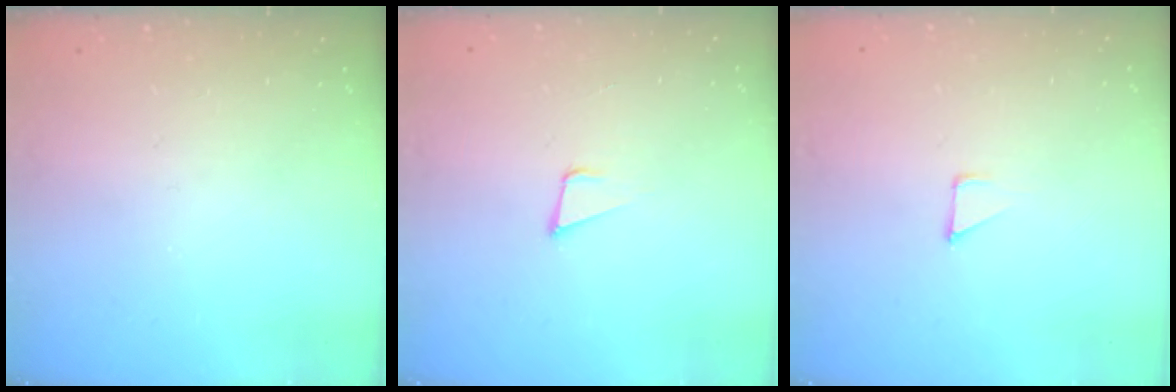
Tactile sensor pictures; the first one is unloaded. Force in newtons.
{"total": 4.8, "press": 3.9, "slide": 2.7}
{"total": 3.4, "press": 3.4, "slide": 0.3}